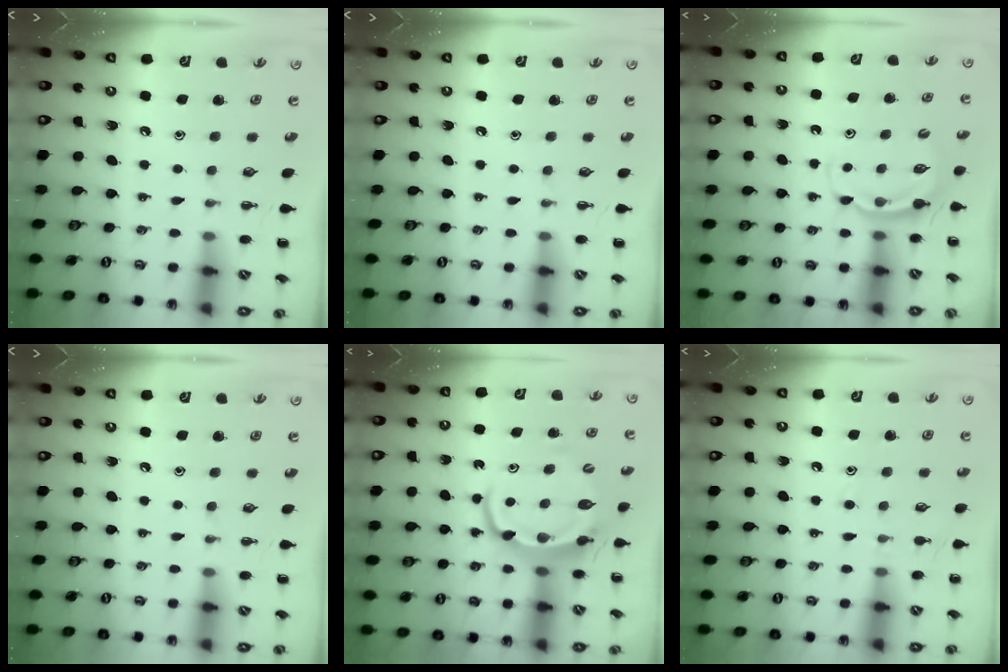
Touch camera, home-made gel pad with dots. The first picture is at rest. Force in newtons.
{"total": 0.0}
{"total": 5.6, "press": 5.6, "slide": 0.2}
{"total": 0.0}
{"total": 7.0, "press": 6.8, "slide": 1.3}
{"total": 5.5, "press": 5.2, "slide": 1.8}